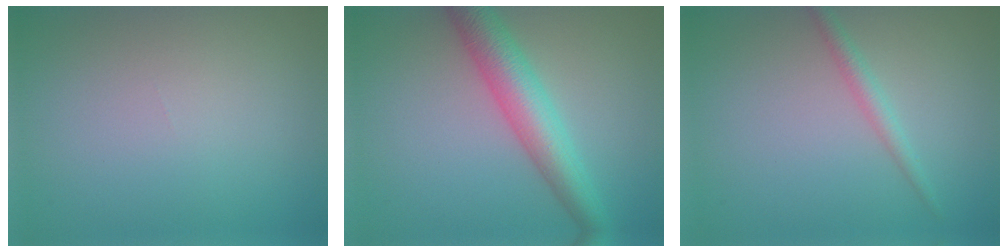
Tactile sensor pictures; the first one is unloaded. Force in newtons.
{"total": 5.7, "press": 5.7, "slide": 0.2}
{"total": 1.6, "press": 1.6, "slide": 0.0}